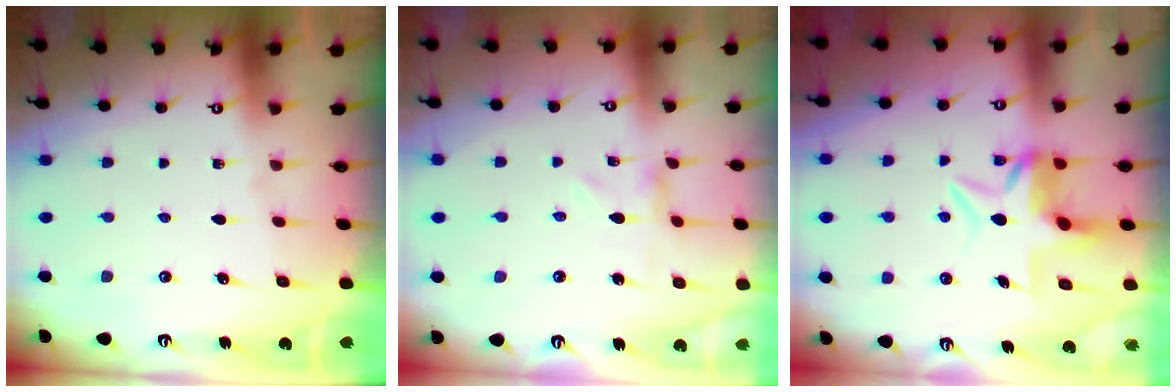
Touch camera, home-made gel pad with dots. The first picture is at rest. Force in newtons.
{"total": 0.0}
{"total": 7.2, "press": 7.2, "slide": 0.4}